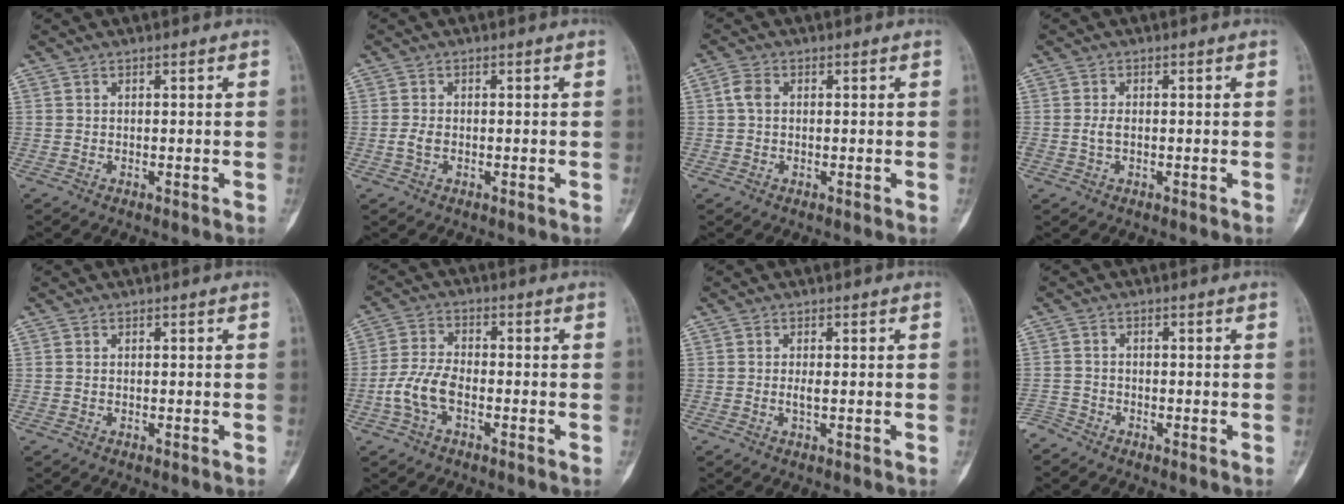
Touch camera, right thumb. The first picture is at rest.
{"total": 1.9, "force": [-0.4, 1.2, 1.4], "torque": [-0.033, 0.002, -0.009]}
{"total": 2.6, "force": [0.2, 1.8, 1.8], "torque": [-0.035, 0.007, 0.001]}
{"total": 1.9, "force": [-0.2, 1.1, 1.6], "torque": [-0.034, 0.002, -0.004]}
{"total": 0.0}
{"total": 7.2, "force": [-2.4, 3.8, 5.6], "torque": [-0.125, 0.023, -0.052]}
{"total": 1.3, "force": [-0.1, 0.3, 1.2], "torque": [-0.028, -0.002, -0.001]}
{"total": 2.4, "force": [-2.3, 0.7, -0.1], "torque": [0.005, -0.003, -0.051]}